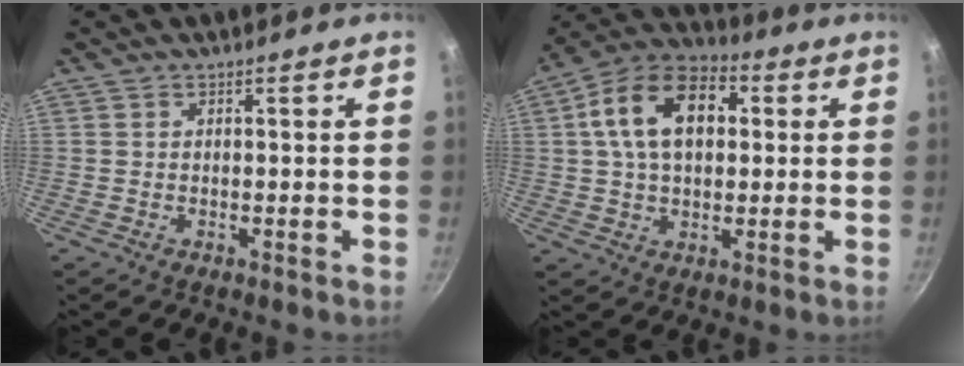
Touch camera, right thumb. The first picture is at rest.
{"total": 15.9, "force": [3.3, 10.2, 11.7], "torque": [-0.173, 0.024, 0.037]}